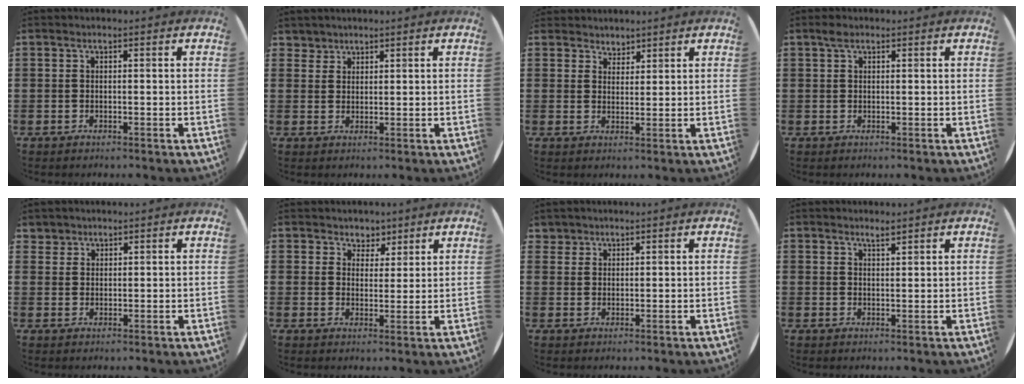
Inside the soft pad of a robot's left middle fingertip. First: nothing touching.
{"total": 1.9, "force": [1.7, 0.9, -0.2], "torque": [0.000, 0.003, 0.034]}
{"total": 2.5, "force": [2.3, 0.9, -0.3], "torque": [0.002, 0.000, 0.045]}
{"total": 1.7, "force": [1.2, 0.9, 0.9], "torque": [-0.013, 0.001, 0.020]}
{"total": 2.0, "force": [1.7, 0.9, -0.1], "torque": [0.000, 0.004, 0.035]}
{"total": 3.3, "force": [2.8, 1.9, -0.2], "torque": [-0.006, 0.001, 0.052]}
{"total": 1.7, "force": [1.5, 0.8, -0.1], "torque": [-0.001, 0.004, 0.031]}
{"total": 1.6, "force": [1.6, 0.0, 0.4], "torque": [-0.007, 0.001, 0.029]}